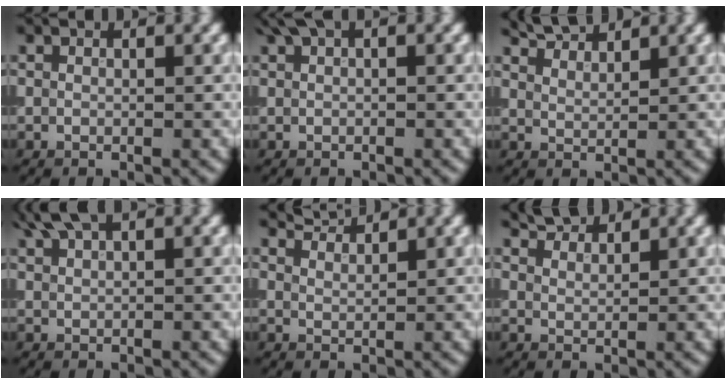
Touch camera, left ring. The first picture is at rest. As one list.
[{"total": 1.8, "force": [1.2, 0.6, 1.3], "torque": [-0.021, 0.005, 0.022]}, {"total": 3.0, "force": [2.8, 0.4, 0.8], "torque": [-0.014, 0.005, 0.052]}, {"total": 2.8, "force": [2.2, 0.6, 1.6], "torque": [-0.028, 0.008, 0.045]}, {"total": 2.4, "force": [2.4, 0.2, 0.5], "torque": [-0.011, 0.004, 0.041]}, {"total": 2.5, "force": [2.4, 0.5, 0.6], "torque": [-0.013, 0.005, 0.043]}]